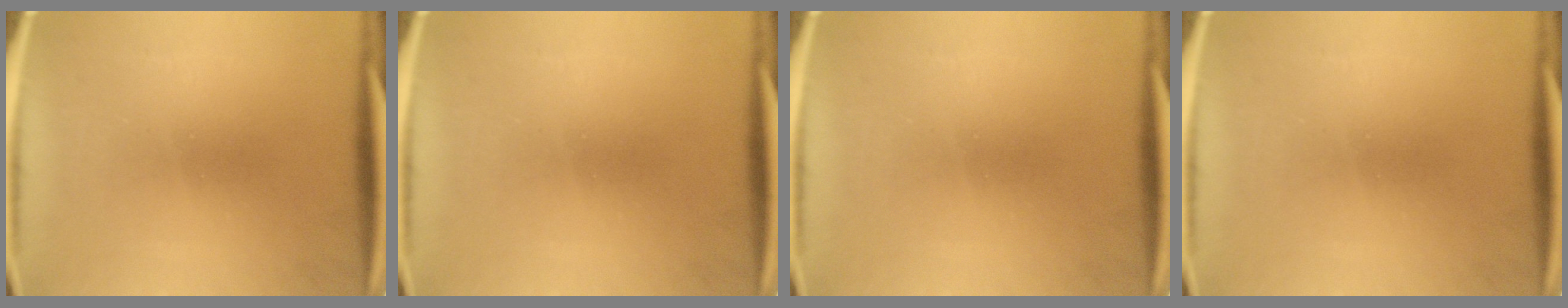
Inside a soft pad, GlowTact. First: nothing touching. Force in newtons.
{"total": 0.0}
{"total": 0.0}
{"total": 0.0}